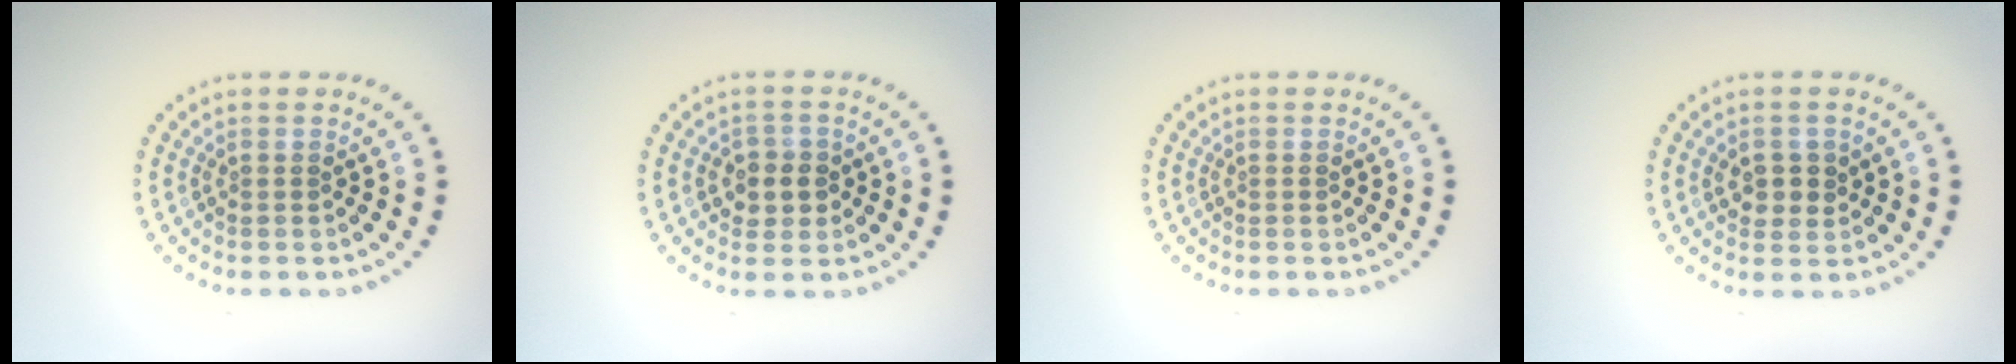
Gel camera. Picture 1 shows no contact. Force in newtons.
{"total": 2.3, "press": 2.2, "slide": 0.8}
{"total": 0.0}
{"total": 2.2, "press": 2.1, "slide": 0.5}